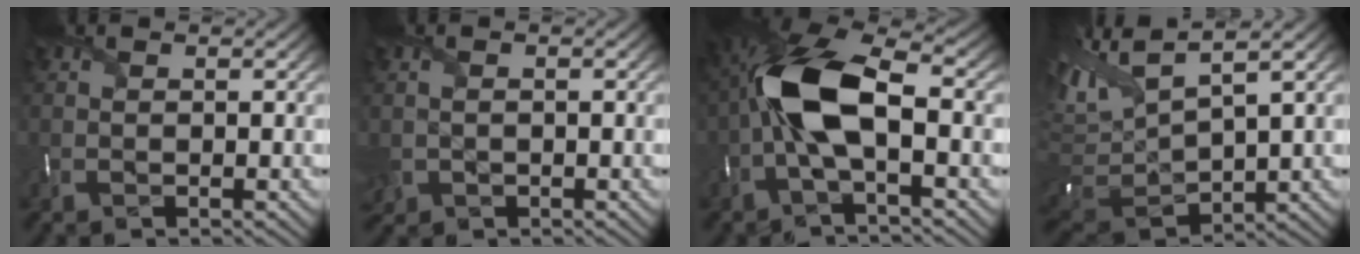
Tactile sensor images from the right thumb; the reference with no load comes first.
{"total": 1.6, "force": [-0.5, 1.4, 0.6], "torque": [-0.018, -0.008, -0.006]}
{"total": 11.0, "force": [-0.9, 4.6, 9.9], "torque": [-0.208, 0.020, -0.027]}
{"total": 10.2, "force": [5.0, 3.3, 8.2], "torque": [-0.211, 0.007, 0.095]}